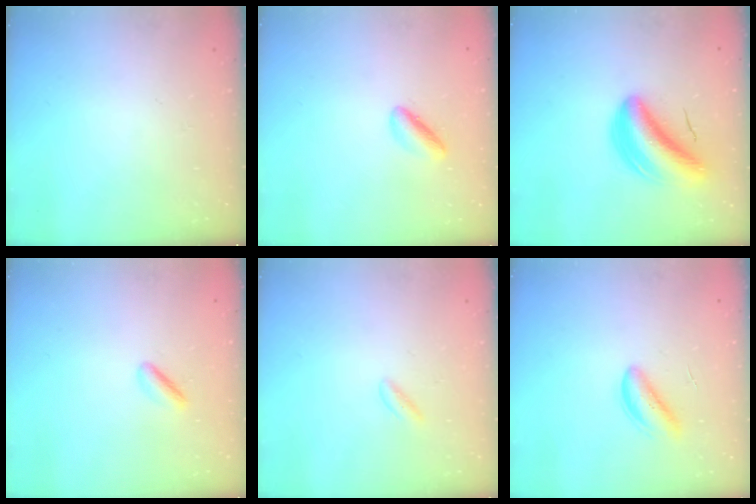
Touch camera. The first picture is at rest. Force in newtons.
{"total": 2.8, "press": 2.8, "slide": 0.3}
{"total": 7.7, "press": 7.4, "slide": 2.1}
{"total": 1.7, "press": 1.6, "slide": 0.7}
{"total": 1.9, "press": 1.8, "slide": 0.8}
{"total": 2.7, "press": 2.7, "slide": 0.3}